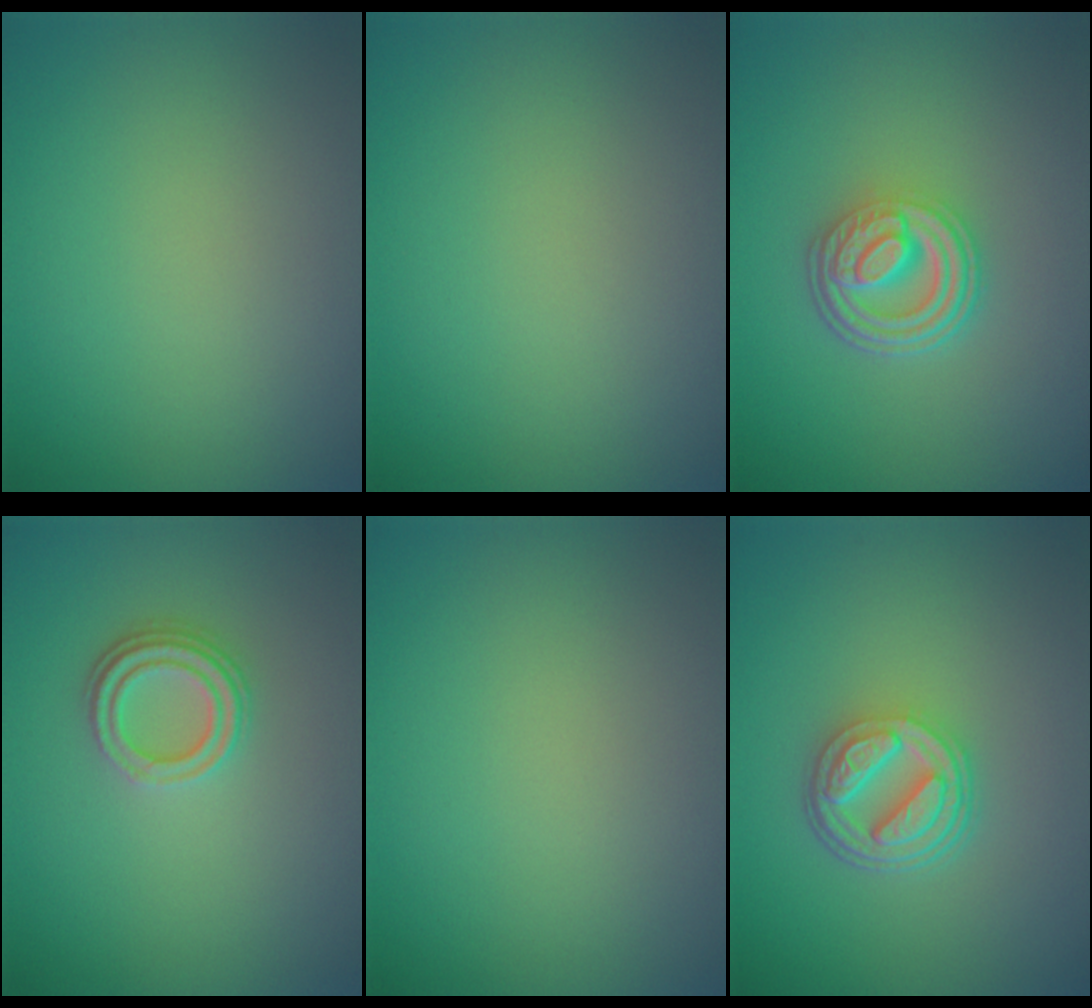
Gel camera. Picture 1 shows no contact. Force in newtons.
{"total": 0.0}
{"total": 4.8, "press": 3.7, "slide": 3.1}
{"total": 3.1, "press": 2.4, "slide": 2.0}
{"total": 0.0}
{"total": 5.0, "press": 3.8, "slide": 3.2}